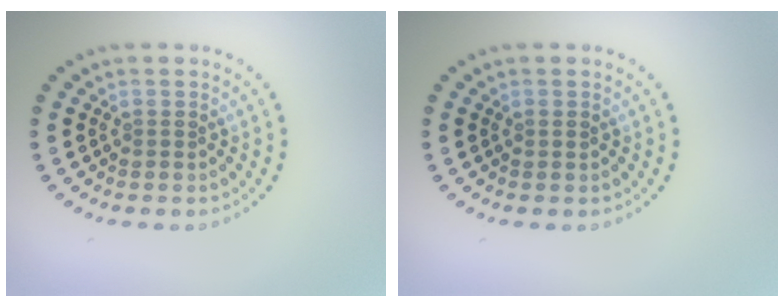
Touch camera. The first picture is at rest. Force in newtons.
{"total": 0.6, "press": 0.6, "slide": 0.1}